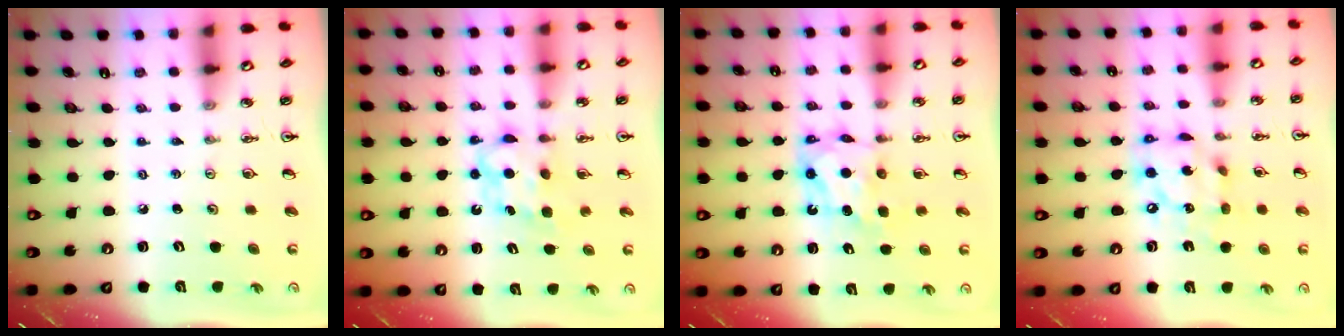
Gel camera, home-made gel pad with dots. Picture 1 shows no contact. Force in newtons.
{"total": 7.0, "press": 7.0, "slide": 0.5}
{"total": 6.5, "press": 6.5, "slide": 0.2}
{"total": 13.8, "press": 13.8, "slide": 1.3}